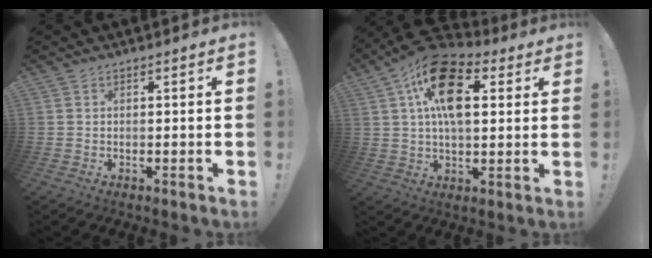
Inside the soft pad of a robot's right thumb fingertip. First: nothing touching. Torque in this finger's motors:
{"motor_torque": [2.32, 2.69, 0.30, 0.14, 0.47]}